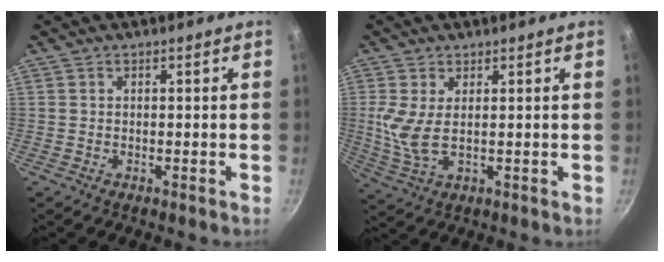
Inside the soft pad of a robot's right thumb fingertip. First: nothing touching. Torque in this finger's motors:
{"motor_torque": [0.59, 0.46, -0.04, 0.28, 0.15]}